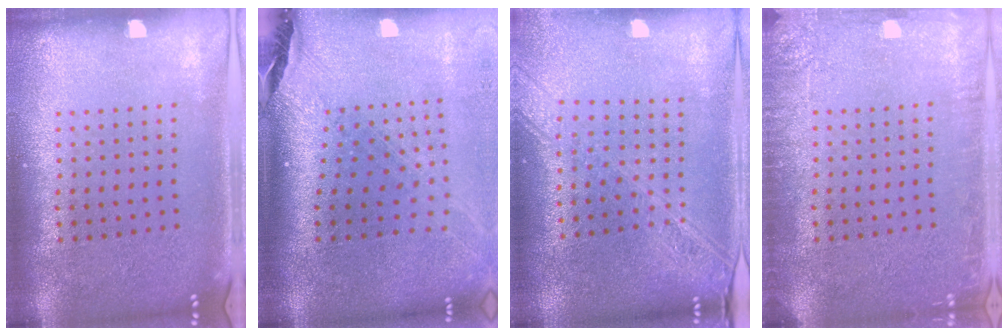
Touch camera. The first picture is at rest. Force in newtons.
{"total": 1.8, "press": 1.5, "slide": 0.9}
{"total": 2.3, "press": 1.9, "slide": 1.2}
{"total": 2.6, "press": 2.5, "slide": 0.5}